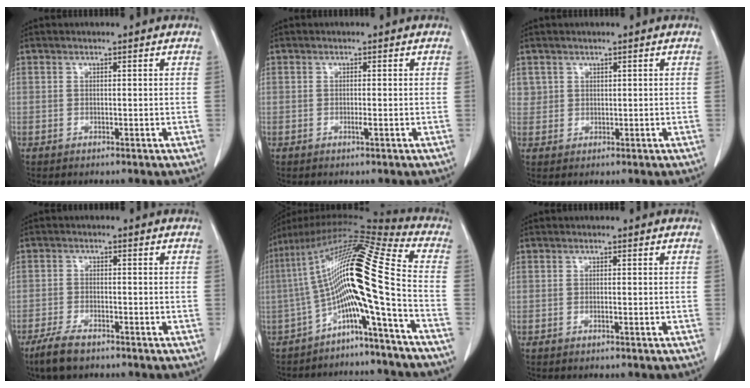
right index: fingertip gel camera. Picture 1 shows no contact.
{"total": 0.9, "force": [-0.4, -0.1, 0.8], "torque": [-0.016, -0.001, -0.007]}
{"total": 1.5, "force": [0.6, 1.3, 0.0], "torque": [0.017, 0.002, 0.006]}
{"total": 5.2, "force": [-4.0, 1.6, 3.0], "torque": [-0.066, -0.007, -0.072]}
{"total": 16.8, "force": [-4.7, -0.9, 16.1], "torque": [-0.290, 0.037, -0.090]}
{"total": 0.6, "force": [-0.4, 0.0, 0.5], "torque": [-0.009, 0.001, -0.006]}